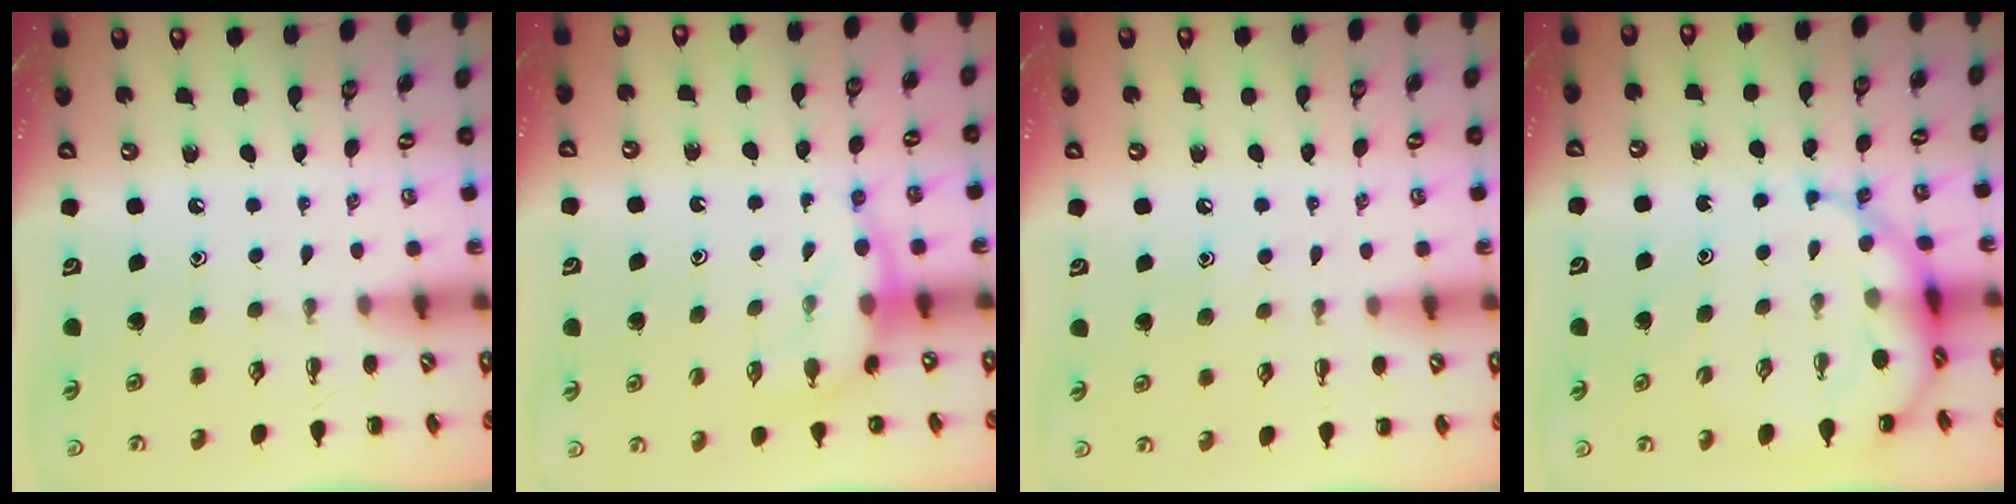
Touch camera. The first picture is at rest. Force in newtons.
{"total": 8.1, "press": 8.0, "slide": 1.2}
{"total": 6.1, "press": 5.9, "slide": 1.4}
{"total": 9.4, "press": 9.0, "slide": 2.7}